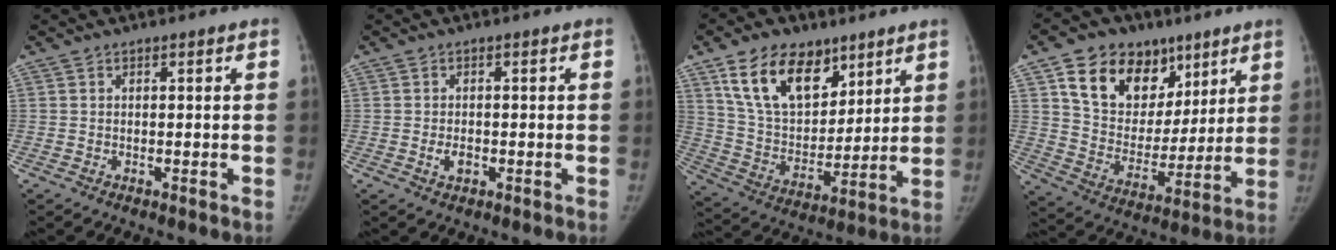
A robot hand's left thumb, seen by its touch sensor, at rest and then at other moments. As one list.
[{"total": 2.3, "force": [-0.6, 1.5, 1.6], "torque": [-0.025, 0.001, -0.008]}, {"total": 17.9, "force": [10.3, 10.7, 10.0], "torque": [-0.132, -0.042, 0.196]}, {"total": 19.6, "force": [10.2, 13.9, 9.2], "torque": [-0.107, -0.032, 0.179]}]